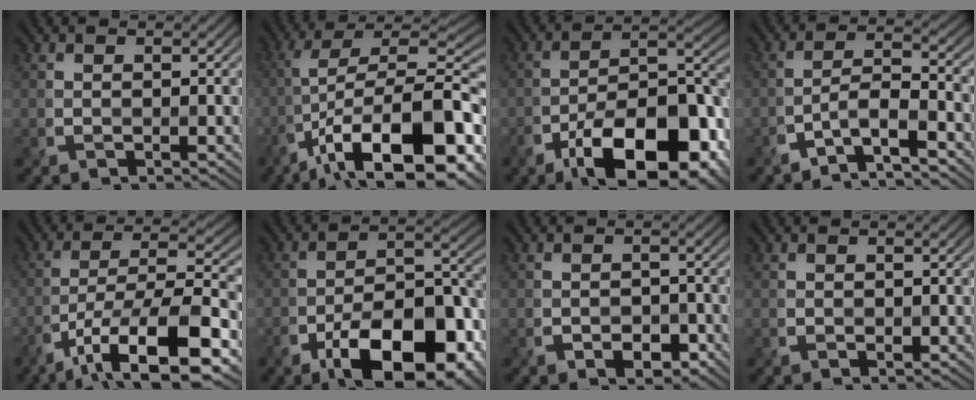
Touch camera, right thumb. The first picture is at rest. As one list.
[{"total": 16.7, "force": [-6.9, 6.2, 13.9], "torque": [-0.227, 0.004, -0.120]}, {"total": 15.9, "force": [-8.9, 6.7, 11.3], "torque": [-0.170, -0.011, -0.151]}, {"total": 4.9, "force": [-3.4, 0.7, 3.4], "torque": [-0.063, 0.009, -0.074]}, {"total": 13.6, "force": [-7.3, 3.9, 10.7], "torque": [-0.189, -0.007, -0.124]}, {"total": 14.5, "force": [-7.8, 6.4, 10.4], "torque": [-0.165, -0.010, -0.133]}, {"total": 2.8, "force": [-1.5, 1.9, 1.5], "torque": [-0.025, -0.010, -0.020]}, {"total": 0.6, "force": [-0.2, 0.4, 0.4], "torque": [-0.008, -0.005, 0.000]}]